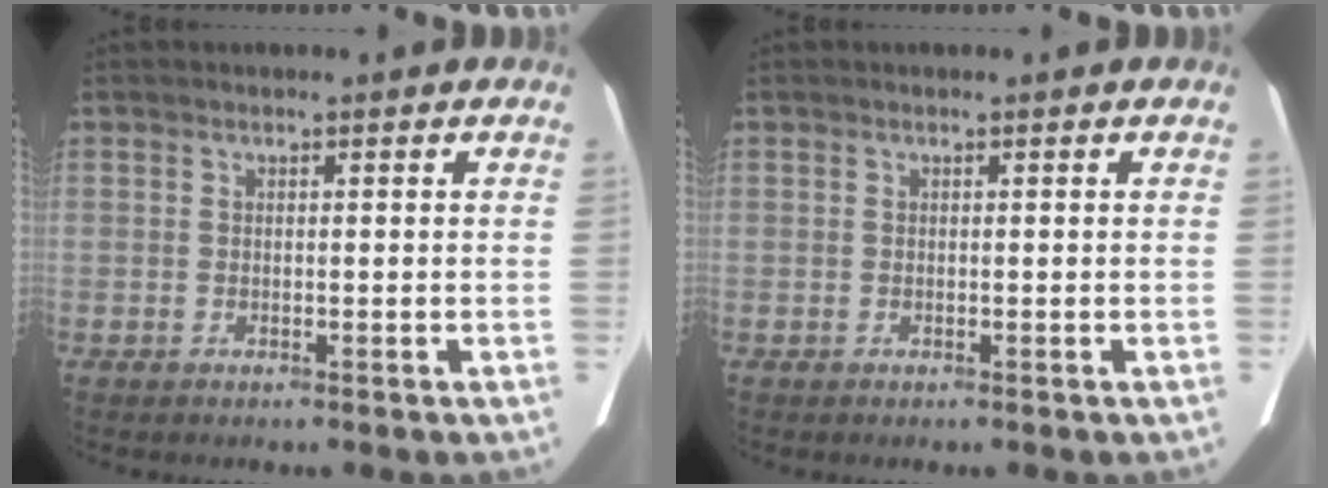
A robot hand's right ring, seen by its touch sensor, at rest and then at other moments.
{"total": 0.0}